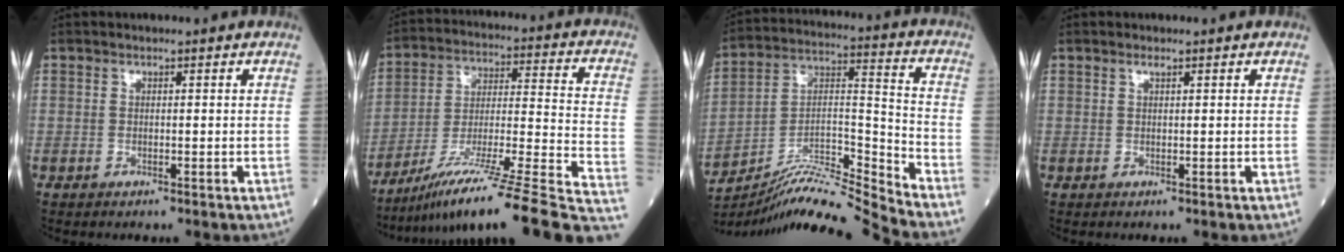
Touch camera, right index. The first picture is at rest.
{"total": 25.4, "force": [-20.0, 0.1, 15.6], "torque": [-0.170, 0.001, -0.312]}
{"total": 15.0, "force": [-14.1, -2.9, 4.0], "torque": [-0.067, 0.040, -0.252]}
{"total": 0.5, "force": [0.4, 0.0, 0.4], "torque": [-0.010, -0.001, 0.006]}